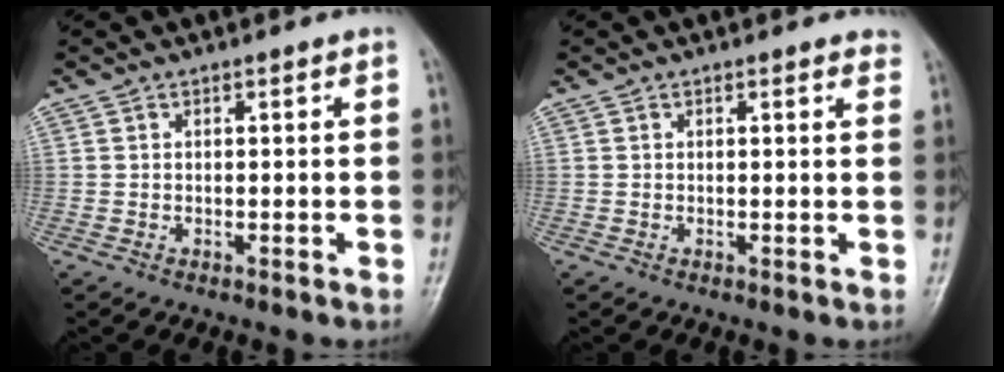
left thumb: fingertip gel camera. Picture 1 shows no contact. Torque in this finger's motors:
{"motor_torque": [-0.15, -0.12, -0.20, -0.12, -0.01]}